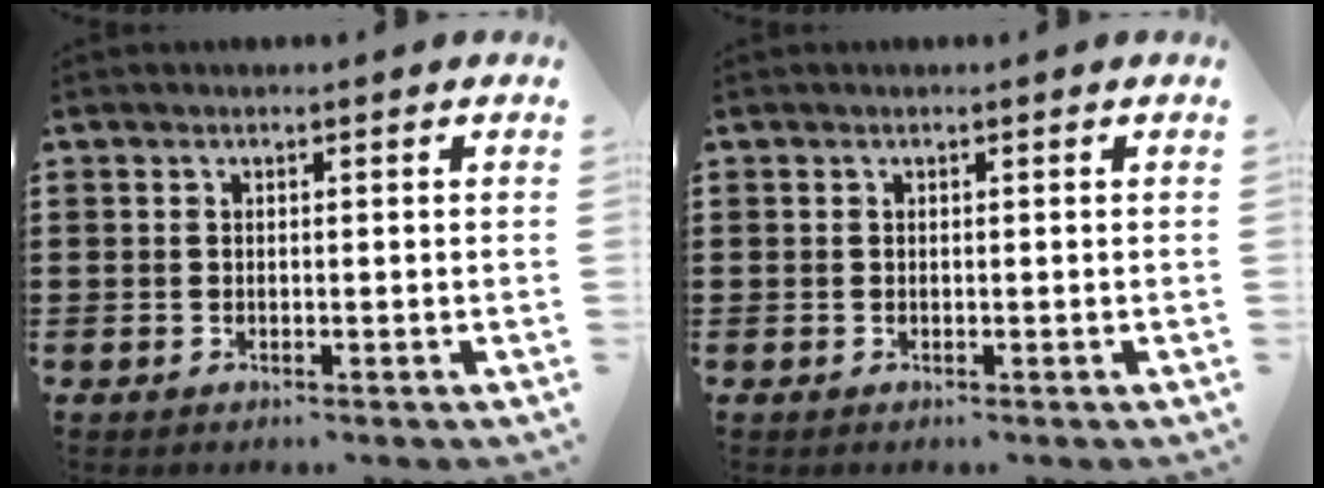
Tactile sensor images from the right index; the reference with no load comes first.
{"total": 0.0}